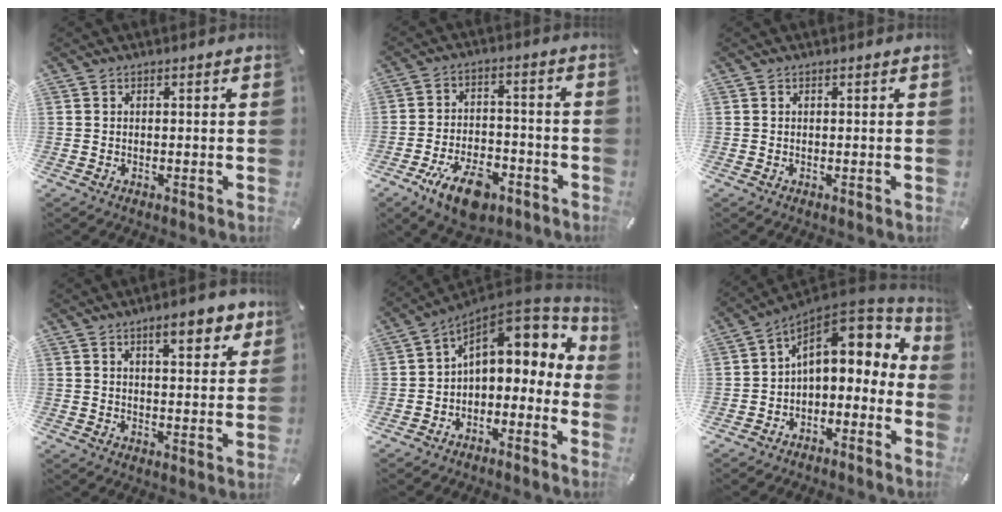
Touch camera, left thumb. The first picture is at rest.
{"total": 11.4, "force": [-6.4, 5.9, 7.4], "torque": [-0.141, 0.035, -0.112]}
{"total": 0.0}
{"total": 8.1, "force": [5.2, 2.8, 5.5], "torque": [-0.071, -0.023, 0.083]}
{"total": 10.8, "force": [4.2, 7.1, 7.0], "torque": [-0.095, -0.036, 0.074]}
{"total": 11.7, "force": [4.0, 7.8, 7.8], "torque": [-0.105, -0.033, 0.071]}